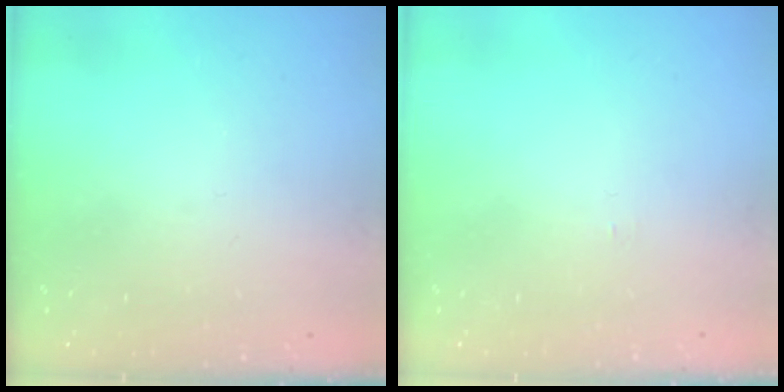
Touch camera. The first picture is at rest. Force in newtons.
{"total": 3.5, "press": 3.5, "slide": 0.4}